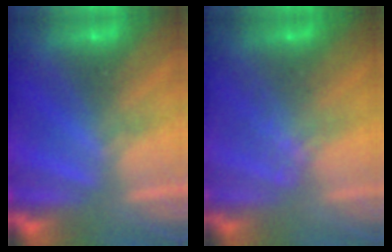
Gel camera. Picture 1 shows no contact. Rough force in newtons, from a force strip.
{"total": 1.3}